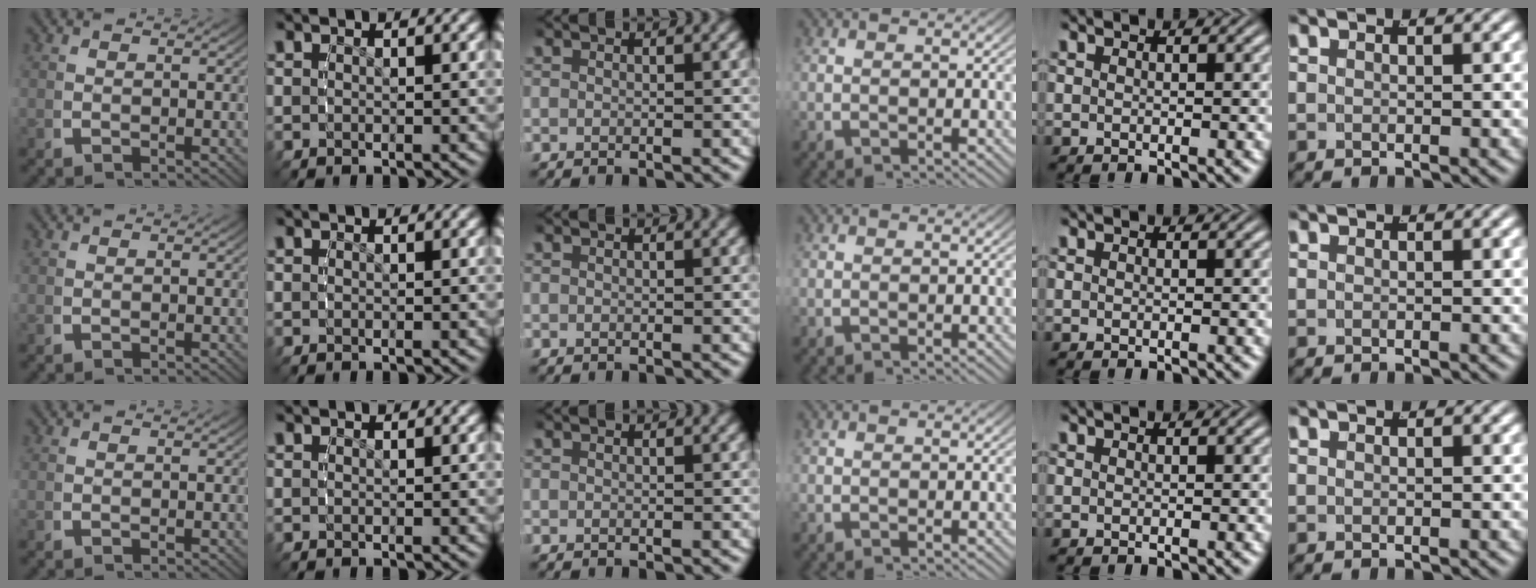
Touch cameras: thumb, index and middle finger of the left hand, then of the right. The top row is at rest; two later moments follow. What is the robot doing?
{"motion": "reach", "object": "string"}